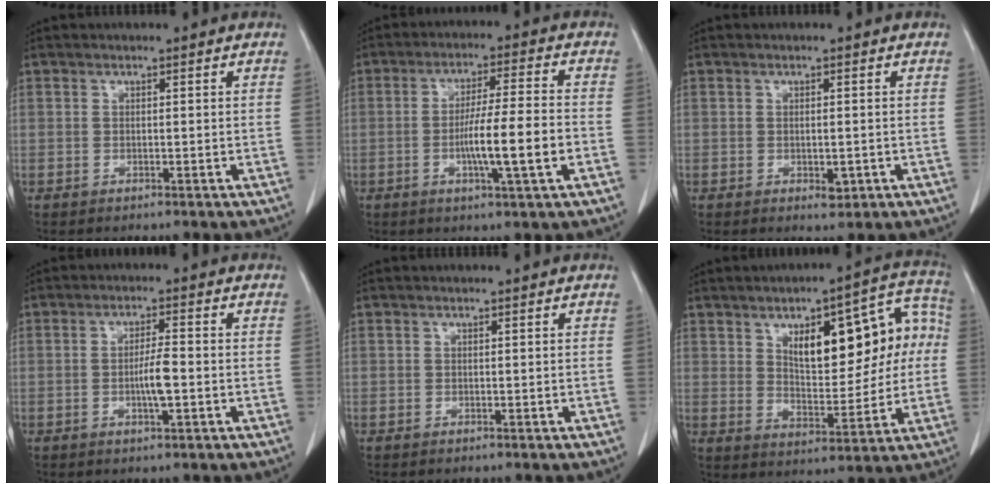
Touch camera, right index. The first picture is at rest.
{"total": 9.5, "force": [-2.5, -0.2, 9.2], "torque": [-0.159, -0.003, -0.044]}
{"total": 1.8, "force": [-0.5, 0.8, 1.5], "torque": [-0.025, -0.004, -0.001]}
{"total": 4.1, "force": [-0.9, 0.4, 4.0], "torque": [-0.075, -0.003, -0.016]}
{"total": 0.0}
{"total": 15.6, "force": [3.5, 6.5, 13.8], "torque": [-0.173, 0.041, 0.058]}